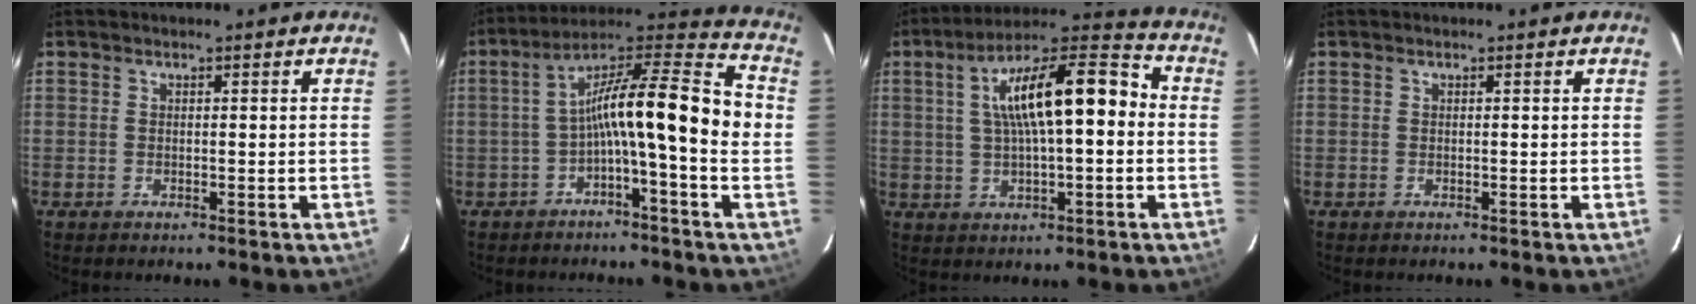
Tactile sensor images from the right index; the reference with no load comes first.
{"total": 14.3, "force": [-1.9, 1.2, 14.2], "torque": [-0.240, 0.027, -0.046]}
{"total": 16.9, "force": [1.6, 5.2, 15.9], "torque": [-0.260, 0.037, 0.023]}
{"total": 0.0}